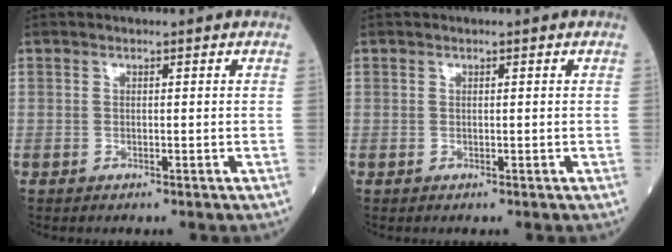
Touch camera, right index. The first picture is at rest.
{"total": 0.0}